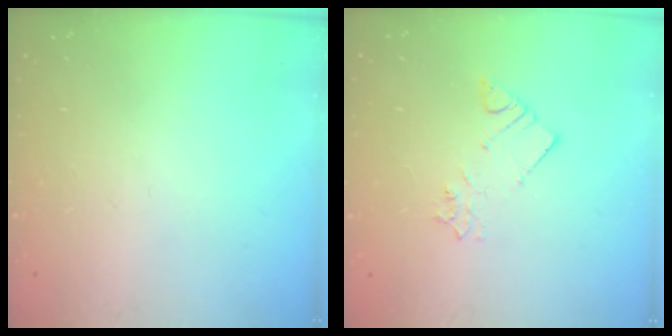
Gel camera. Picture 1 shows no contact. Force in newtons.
{"total": 2.2, "press": 2.2, "slide": 0.1}